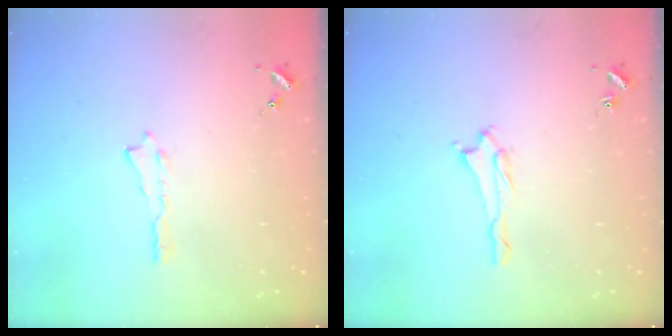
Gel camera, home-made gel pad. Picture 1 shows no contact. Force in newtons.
{"total": 1.3, "press": 1.3, "slide": 0.1}